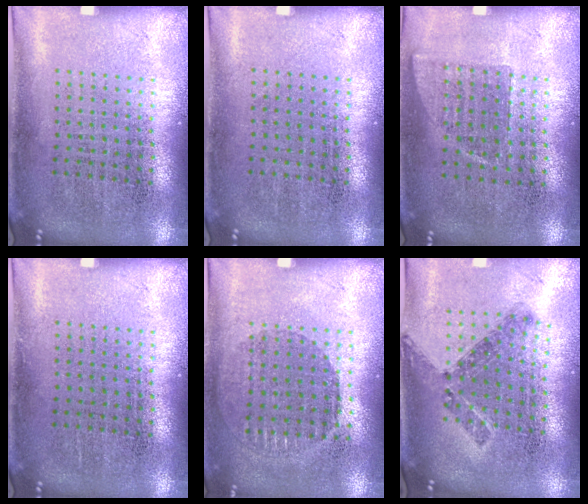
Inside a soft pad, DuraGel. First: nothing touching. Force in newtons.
{"total": 0.0}
{"total": 0.8, "press": 0.7, "slide": 0.3}
{"total": 0.0}
{"total": 0.9, "press": 0.9, "slide": 0.3}
{"total": 0.8, "press": 0.8, "slide": 0.3}